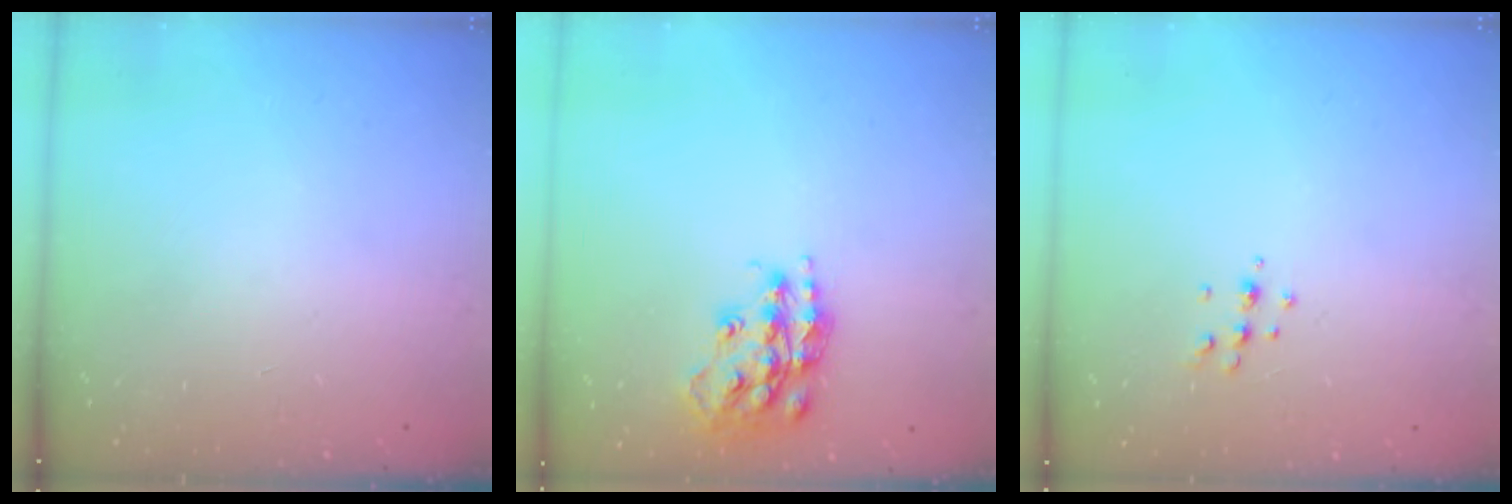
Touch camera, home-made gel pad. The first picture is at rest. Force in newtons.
{"total": 15.9, "press": 15.8, "slide": 1.0}
{"total": 4.9, "press": 4.8, "slide": 1.1}